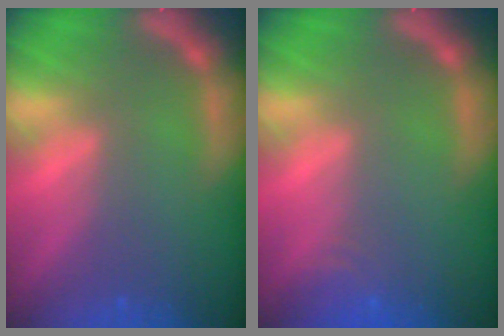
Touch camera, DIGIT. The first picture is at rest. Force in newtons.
{"total": 2.4}